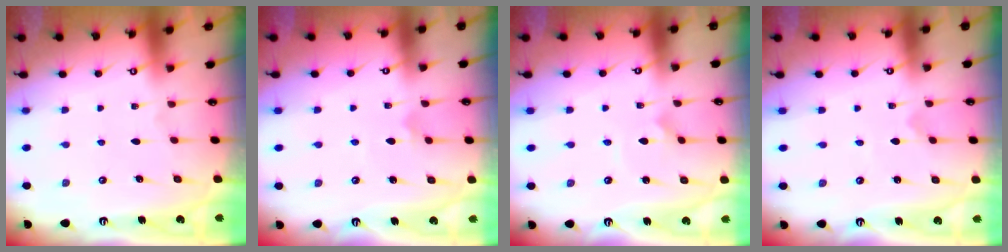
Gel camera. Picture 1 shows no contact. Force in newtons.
{"total": 3.8, "press": 3.8, "slide": 0.3}
{"total": 2.0, "press": 2.0, "slide": 0.1}
{"total": 0.0}